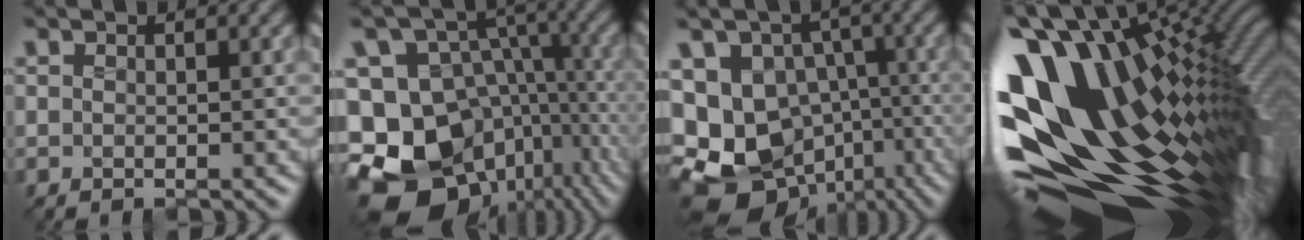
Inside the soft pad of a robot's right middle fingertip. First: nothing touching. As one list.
[{"total": 19.1, "force": [-7.0, 14.8, 9.7], "torque": [-0.202, -0.013, -0.102]}, {"total": 14.7, "force": [-4.9, 11.6, 7.5], "torque": [-0.147, -0.009, -0.073]}, {"total": 17.8, "force": [2.3, 9.3, 15.1], "torque": [-0.296, -0.050, 0.074]}]